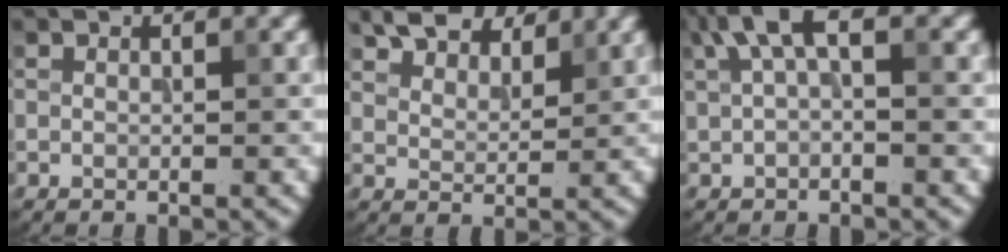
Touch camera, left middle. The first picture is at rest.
{"total": 6.6, "force": [5.4, 2.7, 2.5], "torque": [-0.063, -0.005, 0.103]}
{"total": 3.7, "force": [1.4, 1.3, 3.2], "torque": [-0.060, 0.009, 0.018]}